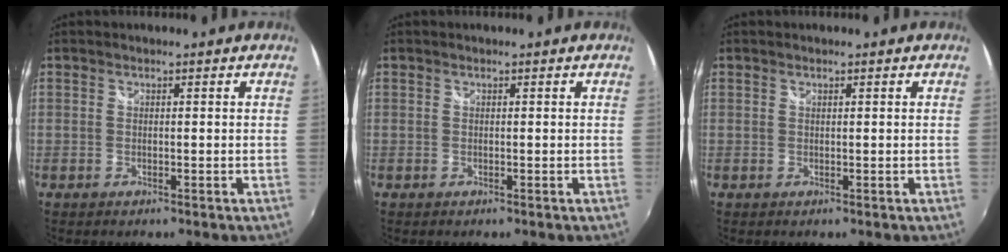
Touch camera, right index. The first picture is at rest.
{"total": 0.0}
{"total": 0.0}